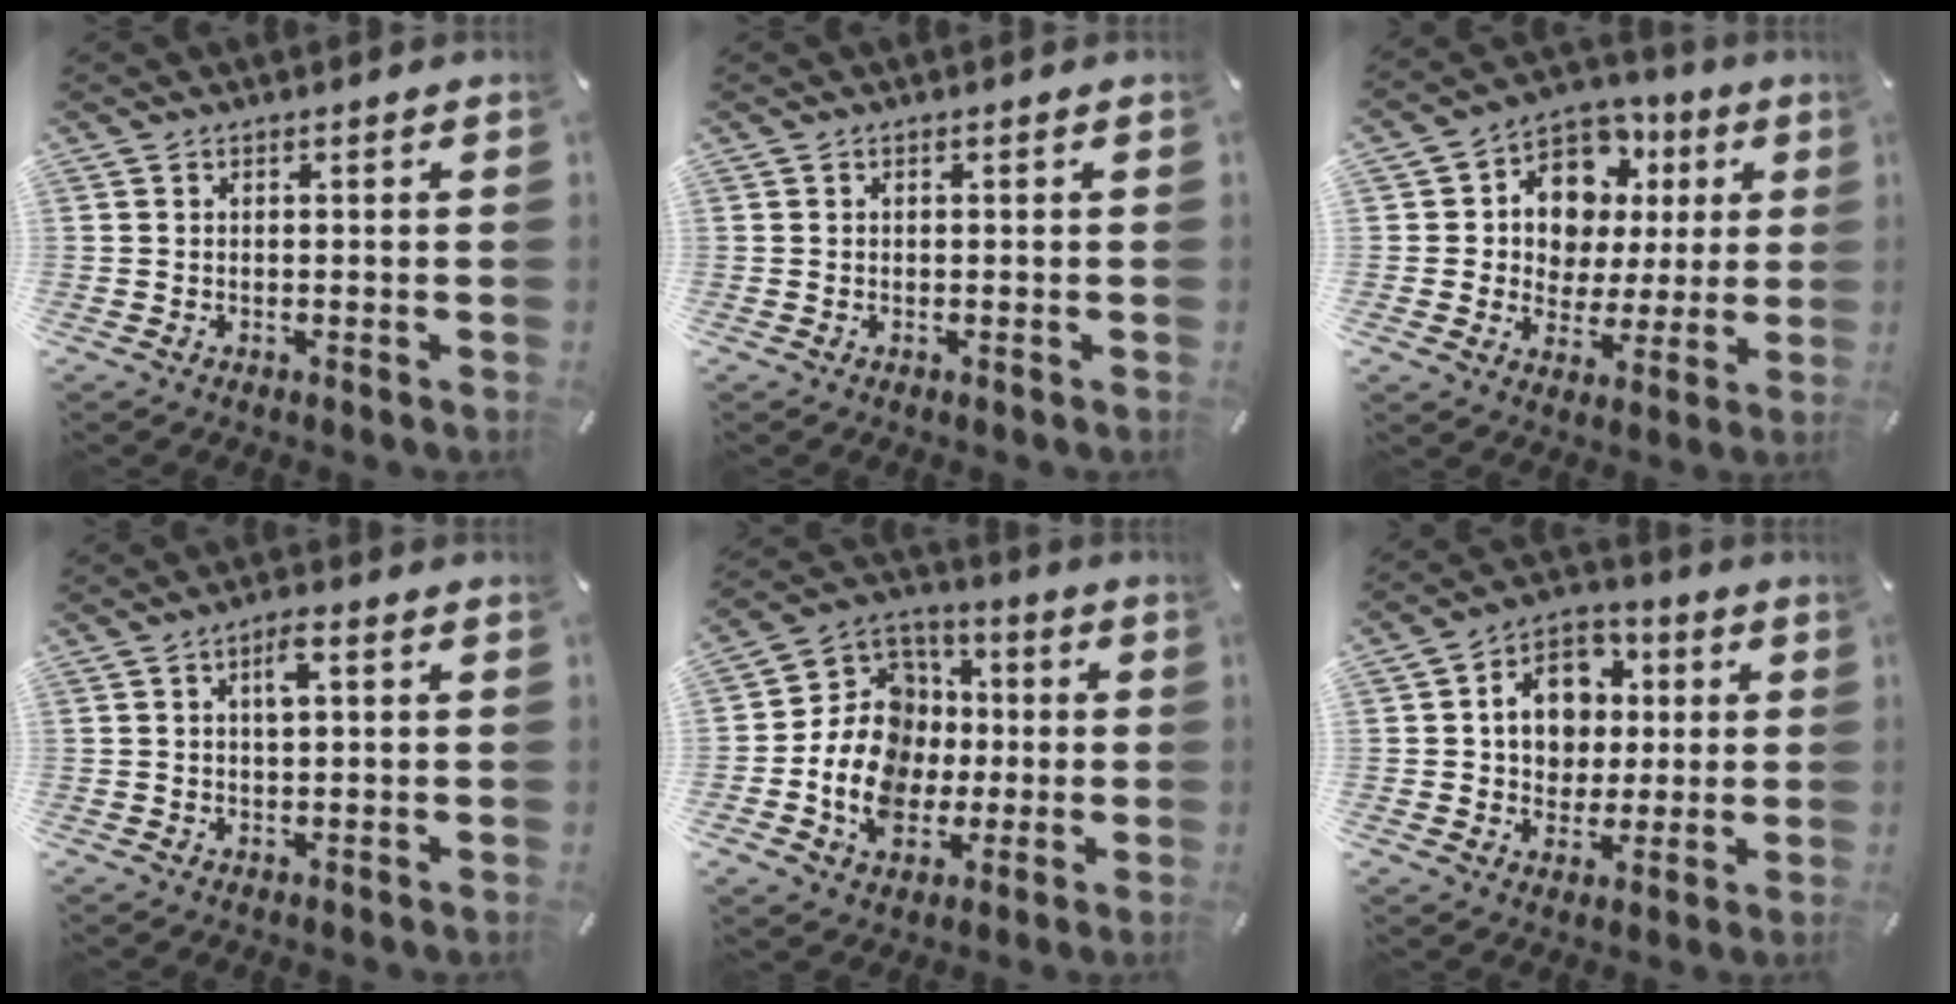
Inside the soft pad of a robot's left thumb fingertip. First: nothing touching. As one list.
[{"total": 0.0}, {"total": 11.1, "force": [4.4, 9.6, 3.3], "torque": [-0.068, -0.032, 0.089]}, {"total": 3.9, "force": [1.0, 1.5, 3.5], "torque": [-0.064, 0.004, 0.013]}, {"total": 17.1, "force": [-3.1, 14.4, 8.6], "torque": [-0.177, 0.012, -0.051]}, {"total": 11.8, "force": [1.0, 10.2, 5.7], "torque": [-0.095, 0.008, 0.021]}]